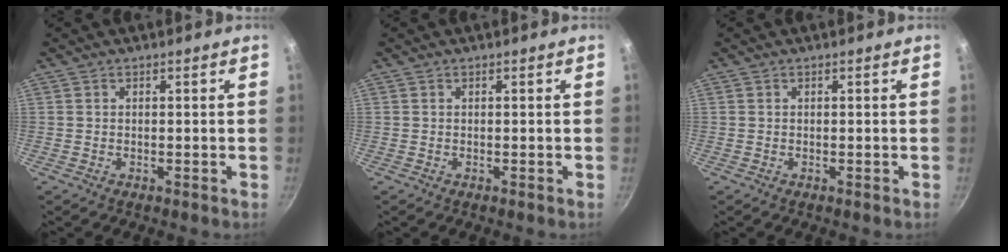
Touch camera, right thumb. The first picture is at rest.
{"total": 0.0}
{"total": 0.0}